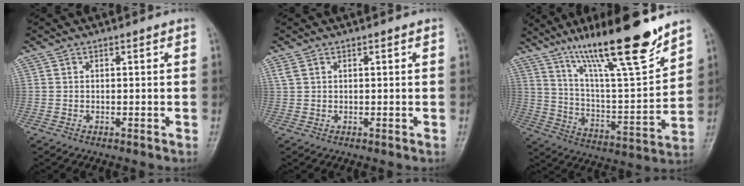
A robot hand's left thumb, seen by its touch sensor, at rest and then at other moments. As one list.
[{"total": 1.2, "force": [0.6, 0.7, 0.7], "torque": [-0.017, 0.009, 0.017]}, {"total": 20.2, "force": [14.7, 2.8, 13.6], "torque": [-0.202, -0.074, 0.256]}]